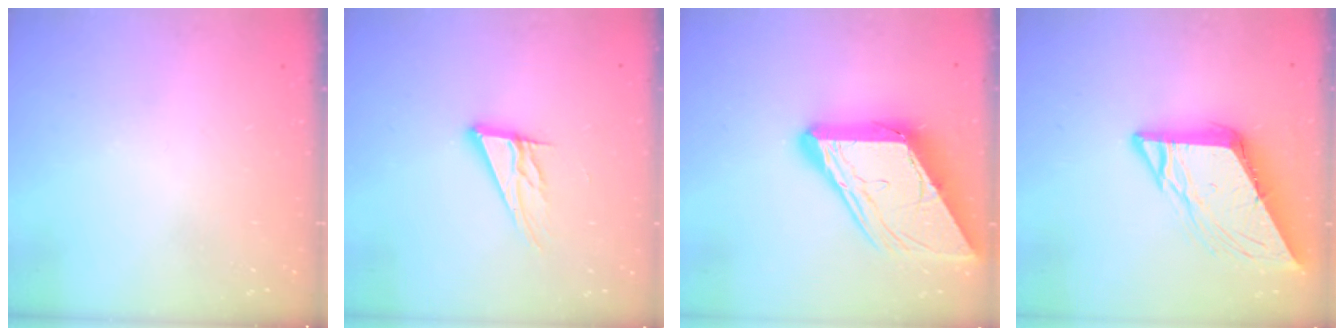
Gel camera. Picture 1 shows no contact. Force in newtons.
{"total": 11.5, "press": 11.4, "slide": 1.9}
{"total": 17.5, "press": 17.4, "slide": 1.7}
{"total": 11.0, "press": 10.9, "slide": 1.2}